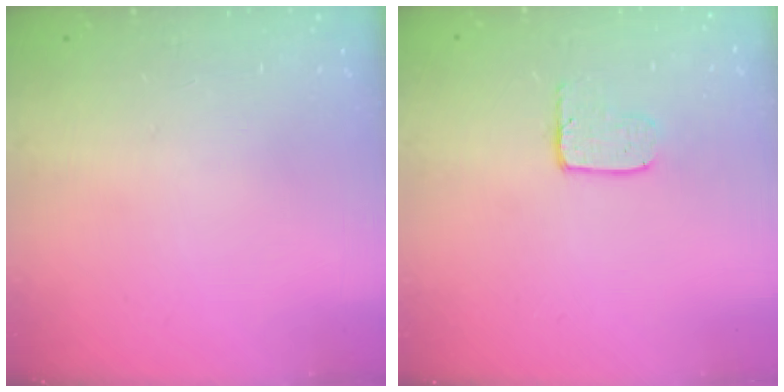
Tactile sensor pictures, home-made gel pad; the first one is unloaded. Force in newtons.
{"total": 4.0, "press": 4.0, "slide": 0.4}